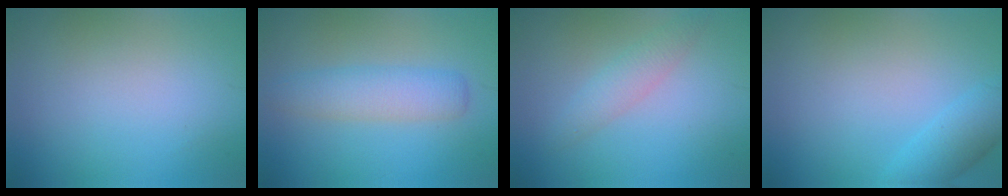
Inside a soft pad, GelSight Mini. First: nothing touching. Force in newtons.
{"total": 3.7, "press": 3.7, "slide": 0.1}
{"total": 2.1, "press": 2.1, "slide": 0.1}
{"total": 3.0, "press": 3.0, "slide": 0.1}